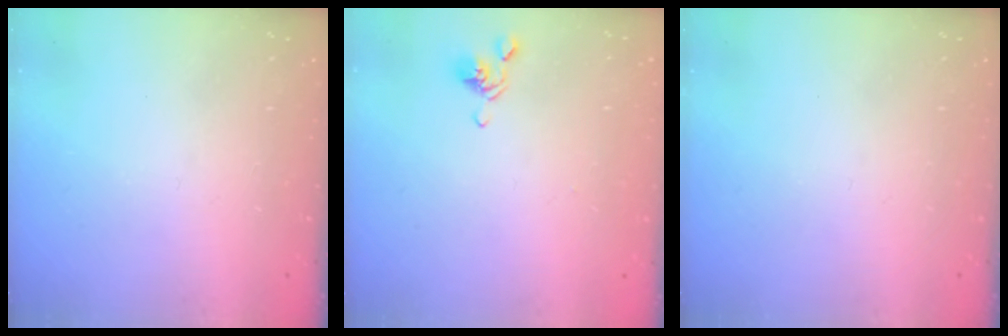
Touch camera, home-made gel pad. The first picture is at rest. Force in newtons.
{"total": 2.6, "press": 2.5, "slide": 0.6}
{"total": 0.0}